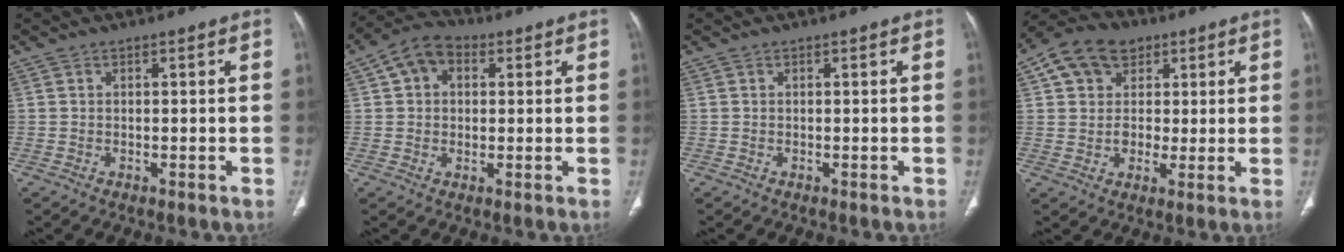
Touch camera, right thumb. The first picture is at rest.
{"total": 7.6, "force": [2.1, 5.6, 4.6], "torque": [-0.064, 0.012, 0.027]}
{"total": 0.0}
{"total": 12.2, "force": [4.7, 9.6, 5.8], "torque": [-0.078, 0.005, 0.077]}